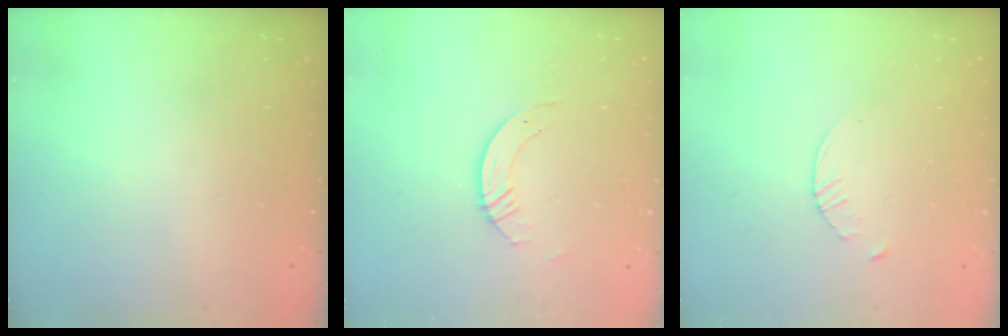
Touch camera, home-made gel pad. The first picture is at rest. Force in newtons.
{"total": 3.6, "press": 3.6, "slide": 0.3}
{"total": 3.2, "press": 3.2, "slide": 0.5}